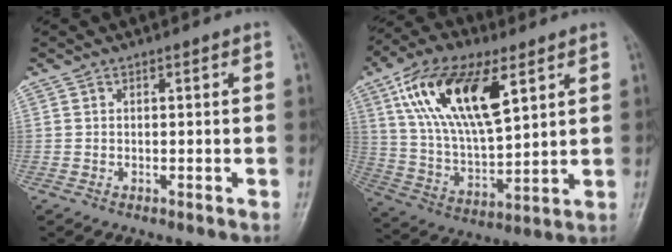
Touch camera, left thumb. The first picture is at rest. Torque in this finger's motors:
{"motor_torque": [2.59, 2.41, 2.07, -0.70, 0.43]}